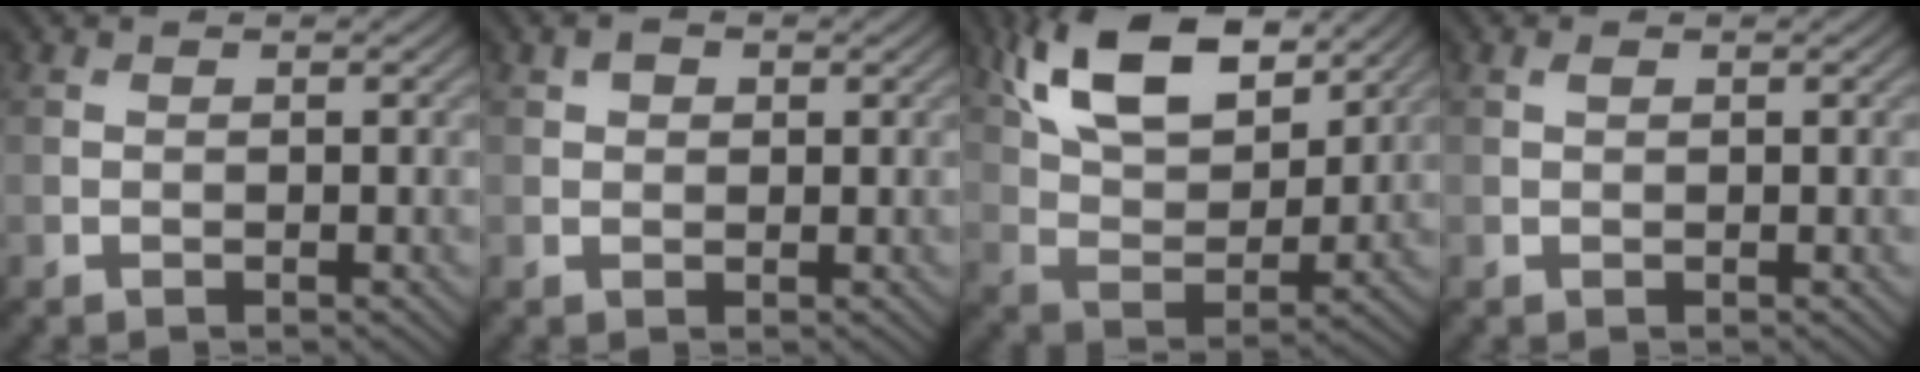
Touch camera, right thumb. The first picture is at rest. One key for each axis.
{"total": 1.5, "fx": 0.7, "fy": 1.1, "fz": 0.7, "tx": -0.013, "ty": 0.002, "tz": 0.009}
{"total": 14.2, "fx": 8.2, "fy": 6.7, "fz": 9.5, "tx": -0.190, "ty": 0.007, "tz": 0.136}
{"total": 0.5, "fx": 0.3, "fy": 0.2, "fz": 0.4, "tx": -0.009, "ty": 0.001, "tz": 0.005}